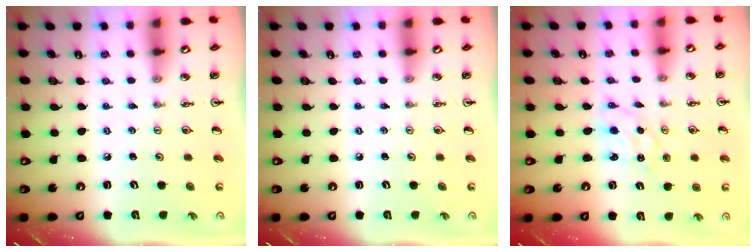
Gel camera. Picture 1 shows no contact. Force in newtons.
{"total": 0.0}
{"total": 1.7, "press": 1.7, "slide": 0.3}